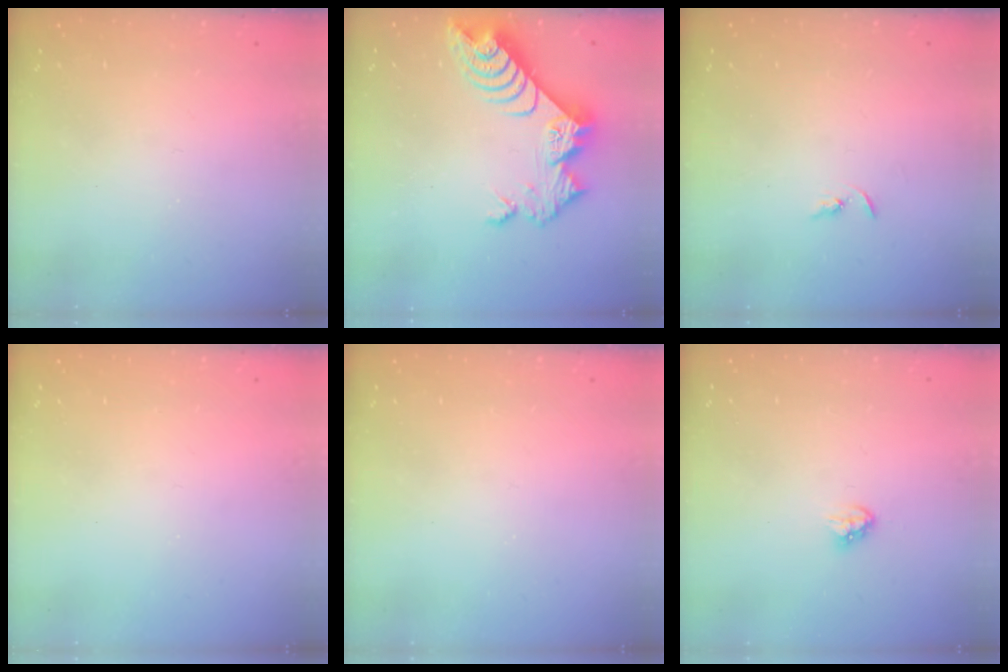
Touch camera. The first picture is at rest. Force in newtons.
{"total": 10.0, "press": 10.0, "slide": 0.9}
{"total": 2.2, "press": 2.2, "slide": 0.2}
{"total": 0.0}
{"total": 0.0}
{"total": 3.5, "press": 3.5, "slide": 0.2}